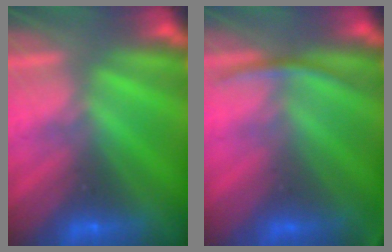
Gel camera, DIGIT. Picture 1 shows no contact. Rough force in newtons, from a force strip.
{"total": 2.9}